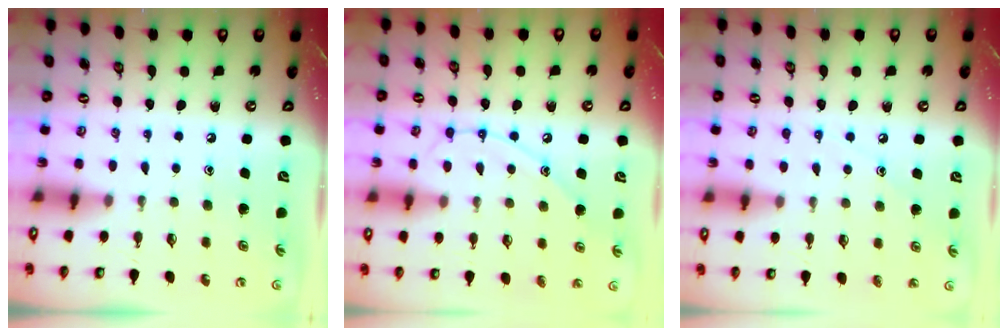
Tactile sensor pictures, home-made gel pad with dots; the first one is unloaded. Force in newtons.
{"total": 10.2, "press": 10.1, "slide": 0.9}
{"total": 5.8, "press": 5.8, "slide": 0.7}